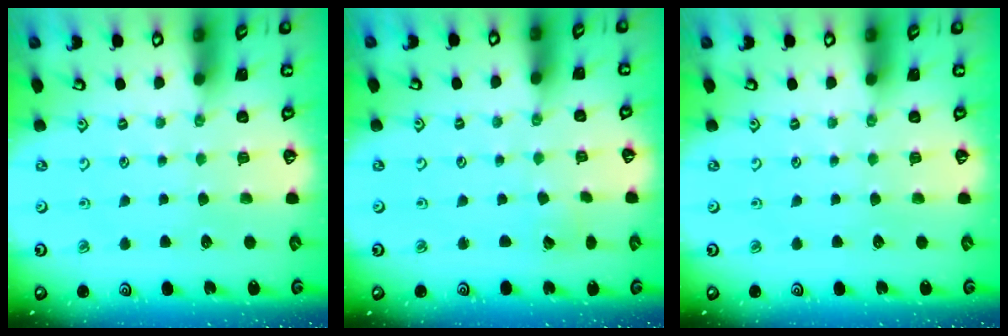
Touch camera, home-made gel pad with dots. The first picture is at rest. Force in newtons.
{"total": 2.7, "press": 2.7, "slide": 0.2}
{"total": 0.0}